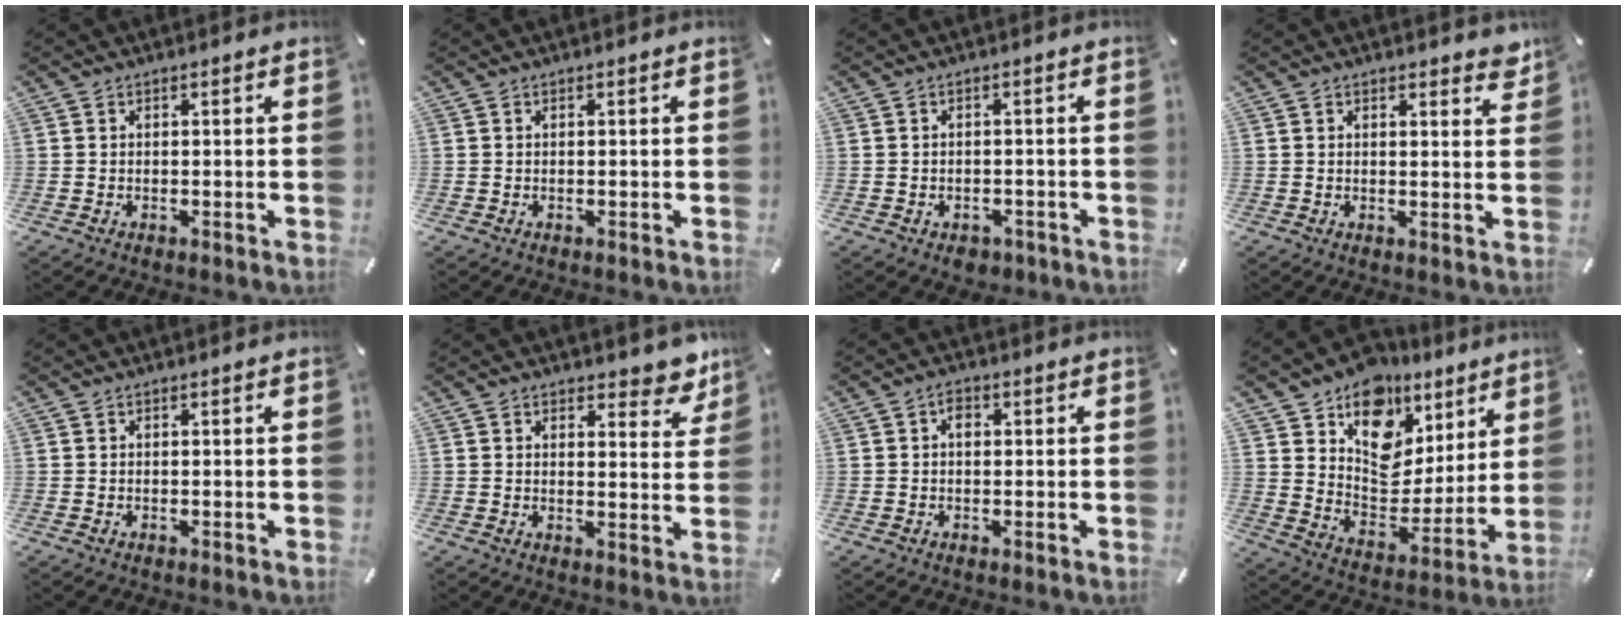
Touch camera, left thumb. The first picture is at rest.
{"total": 0.0}
{"total": 2.9, "force": [-1.6, 1.9, 1.4], "torque": [-0.031, 0.005, -0.030]}
{"total": 2.8, "force": [2.1, 1.1, 1.4], "torque": [-0.010, -0.013, 0.034]}
{"total": 0.0}
{"total": 5.8, "force": [4.6, 3.0, 1.9], "torque": [-0.008, -0.039, 0.077]}
{"total": 2.0, "force": [0.3, 1.4, 1.4], "torque": [-0.023, 0.003, 0.001]}
{"total": 12.9, "force": [8.1, 9.5, 3.1], "torque": [-0.042, -0.080, 0.148]}